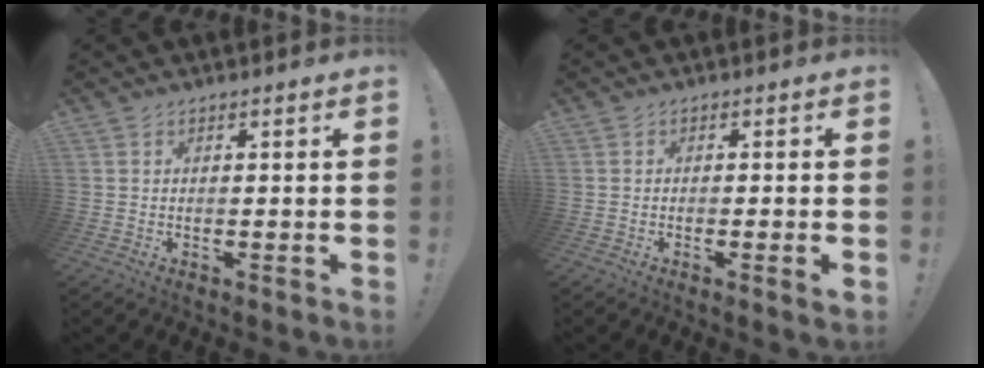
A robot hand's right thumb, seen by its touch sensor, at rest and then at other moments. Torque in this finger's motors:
{"motor_torque": [0.08, -0.12, 0.03, 0.23, 0.05]}